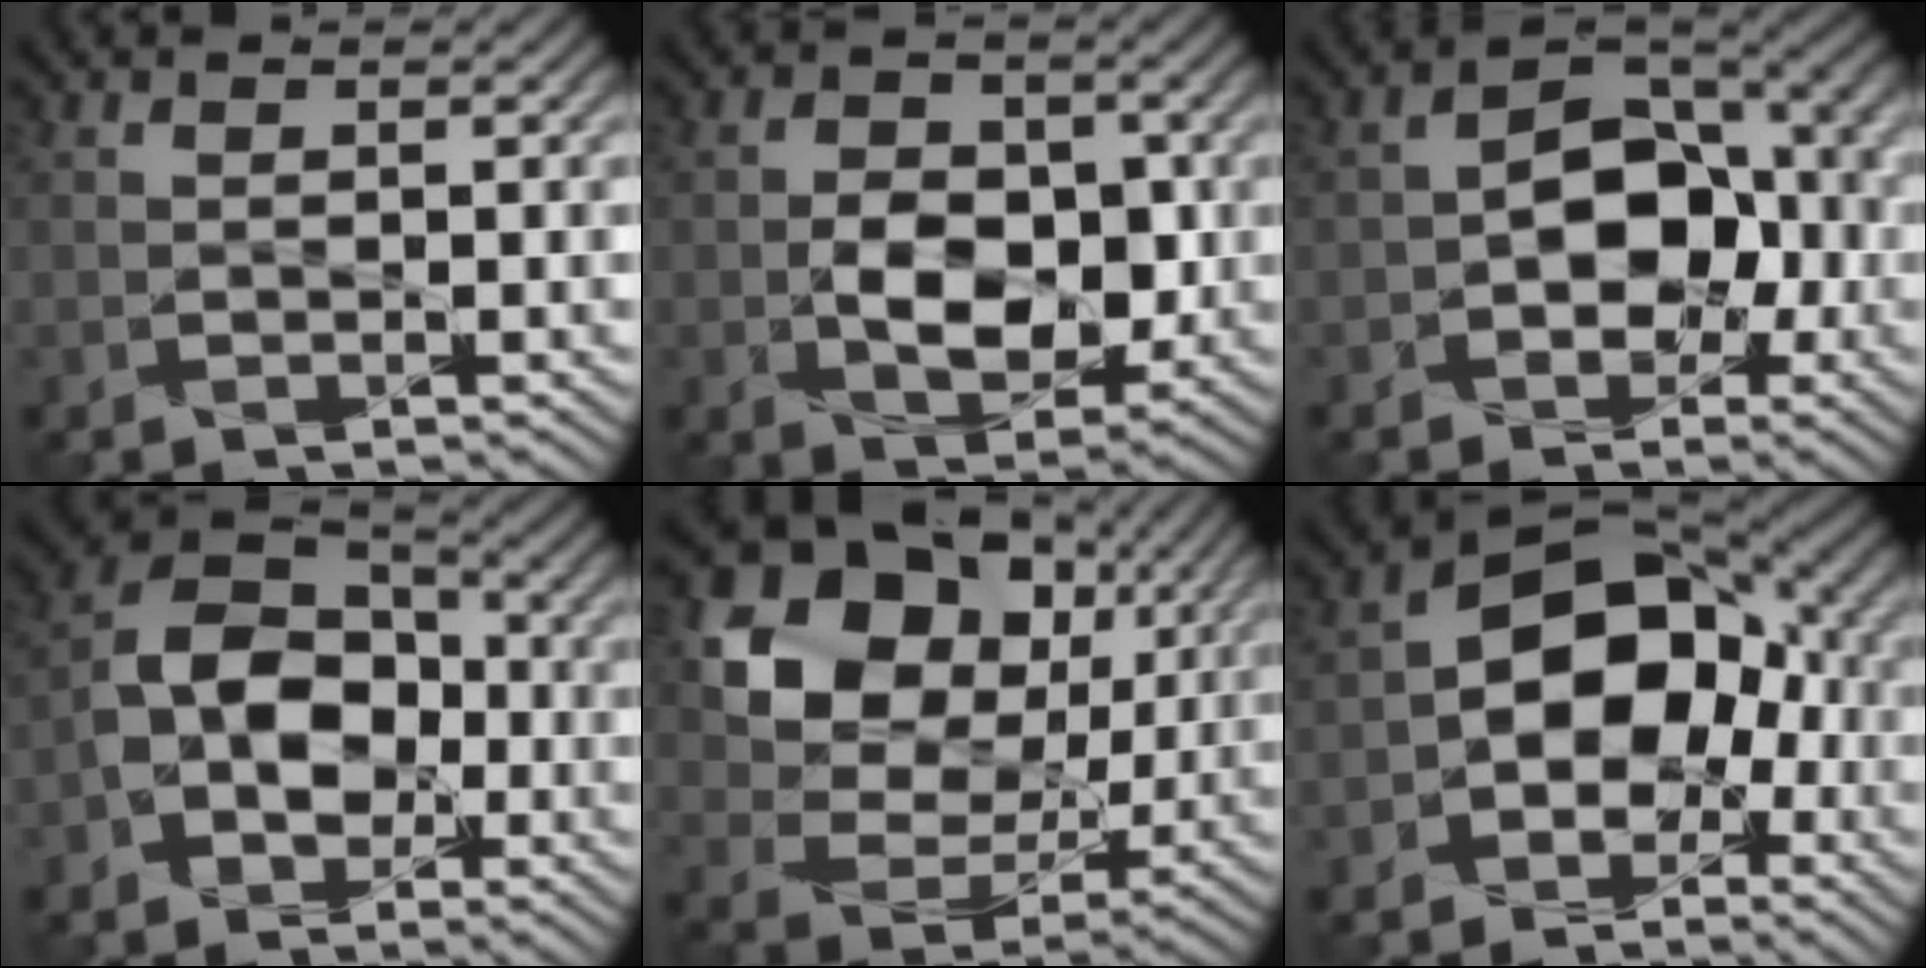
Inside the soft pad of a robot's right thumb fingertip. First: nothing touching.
{"total": 6.9, "force": [-0.9, 4.6, 5.1], "torque": [-0.082, -0.007, -0.019]}
{"total": 8.0, "force": [-1.6, 5.8, 5.3], "torque": [-0.082, 0.005, -0.034]}
{"total": 9.1, "force": [-2.7, 6.7, 5.6], "torque": [-0.104, 0.006, -0.071]}
{"total": 15.0, "force": [5.0, 11.6, 8.0], "torque": [-0.168, 0.005, 0.094]}
{"total": 11.4, "force": [-2.0, 8.3, 7.6], "torque": [-0.116, 0.001, -0.055]}